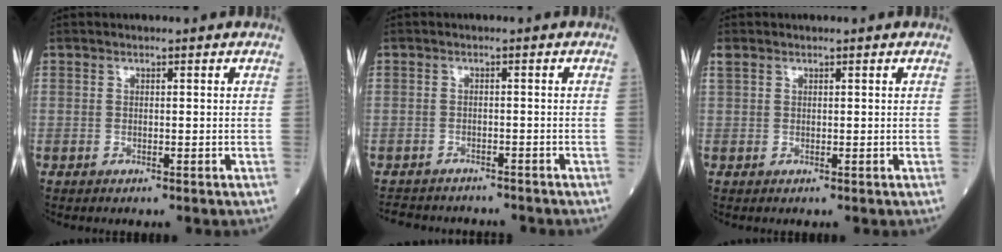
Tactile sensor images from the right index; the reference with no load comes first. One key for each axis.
{"total": 7.5, "fx": -6.9, "fy": 2.6, "fz": 1.5, "tx": -0.024, "ty": 0.000, "tz": -0.095}
{"total": 1.0, "fx": 0.7, "fy": 0.5, "fz": 0.4, "tx": -0.017, "ty": 0.017, "tz": 0.018}